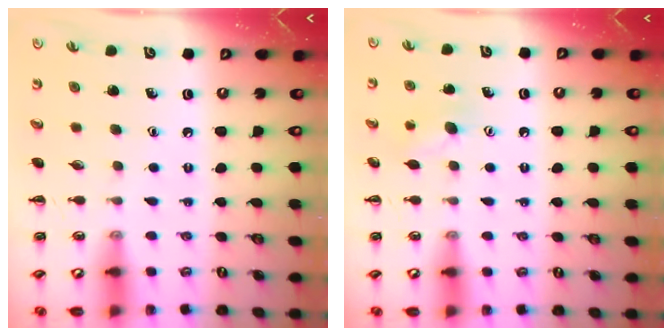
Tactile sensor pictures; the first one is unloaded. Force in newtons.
{"total": 7.1, "press": 6.9, "slide": 1.6}